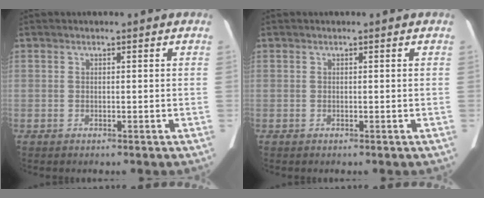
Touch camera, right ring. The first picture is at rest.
{"total": 0.0}